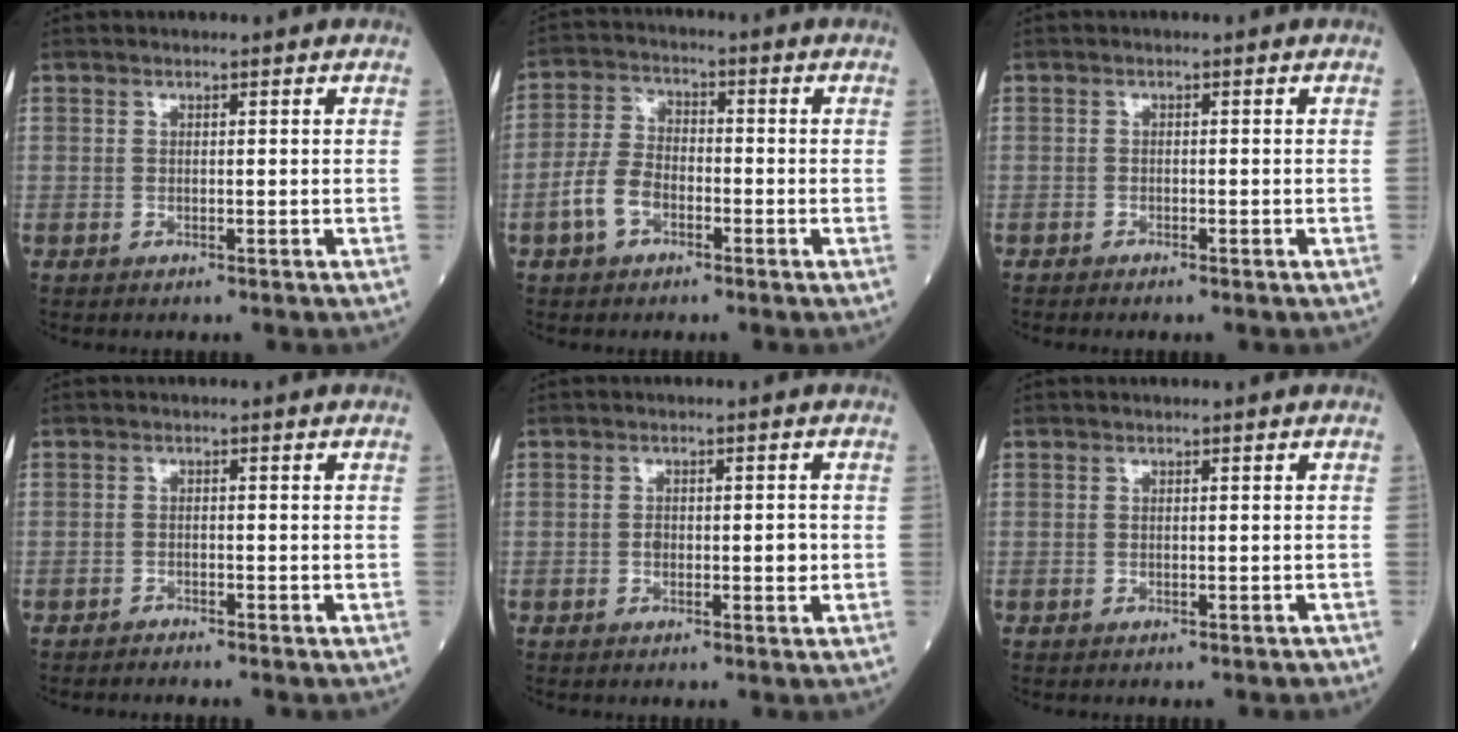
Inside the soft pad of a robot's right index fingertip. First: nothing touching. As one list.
[{"total": 6.0, "force": [-2.7, 3.6, 3.9], "torque": [-0.093, 0.012, -0.056]}, {"total": 1.2, "force": [-1.0, 0.2, 0.6], "torque": [-0.010, -0.001, -0.013]}, {"total": 1.4, "force": [-1.4, -0.1, 0.2], "torque": [-0.003, -0.001, -0.022]}, {"total": 2.6, "force": [-0.4, 1.2, 2.3], "torque": [-0.033, 0.002, -0.005]}, {"total": 0.6, "force": [-0.5, 0.2, 0.3], "torque": [-0.005, -0.001, -0.007]}]